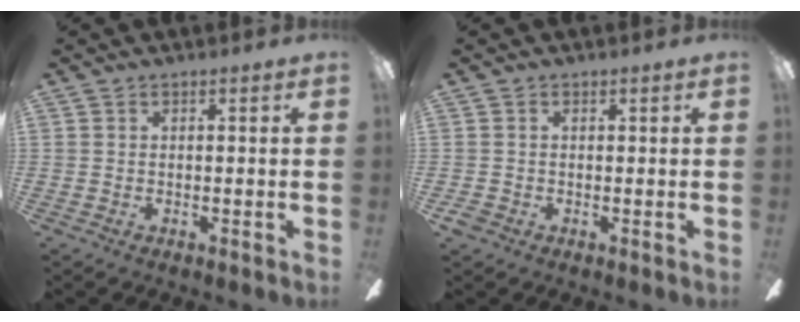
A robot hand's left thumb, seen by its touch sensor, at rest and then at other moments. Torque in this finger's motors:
{"motor_torque": [-0.48, 0.39, 0.04, -0.12, 0.00]}